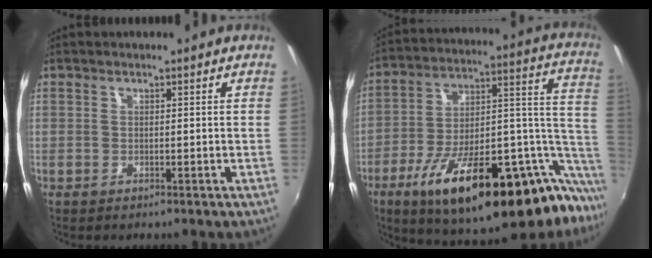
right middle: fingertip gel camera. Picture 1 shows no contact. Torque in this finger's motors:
{"motor_torque": [2.14, 0.00, 0.86, 0.21]}